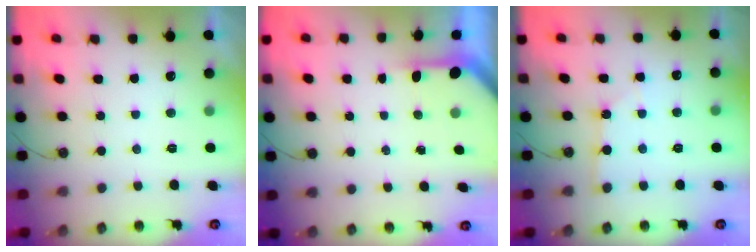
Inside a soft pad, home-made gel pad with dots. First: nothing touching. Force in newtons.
{"total": 3.1, "press": 3.1, "slide": 0.2}
{"total": 2.2, "press": 2.2, "slide": 0.4}